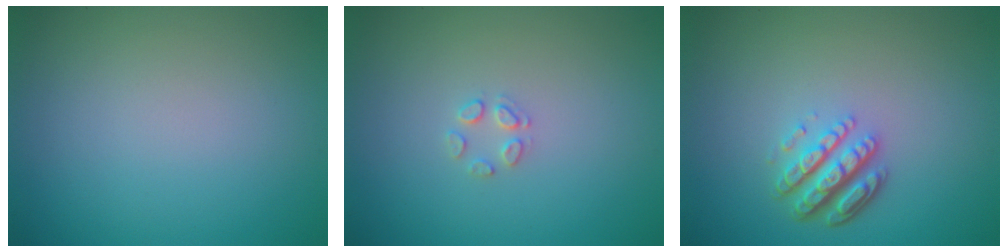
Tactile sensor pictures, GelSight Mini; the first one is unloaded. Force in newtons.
{"total": 1.2, "press": 1.2, "slide": 0.1}
{"total": 4.4, "press": 3.2, "slide": 3.0}